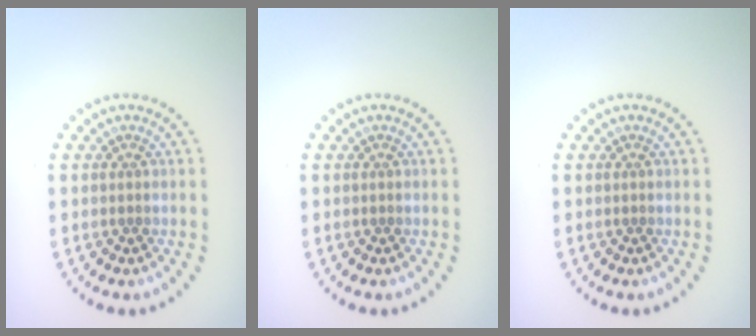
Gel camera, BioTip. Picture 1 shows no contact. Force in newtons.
{"total": 0.0}
{"total": 0.0}